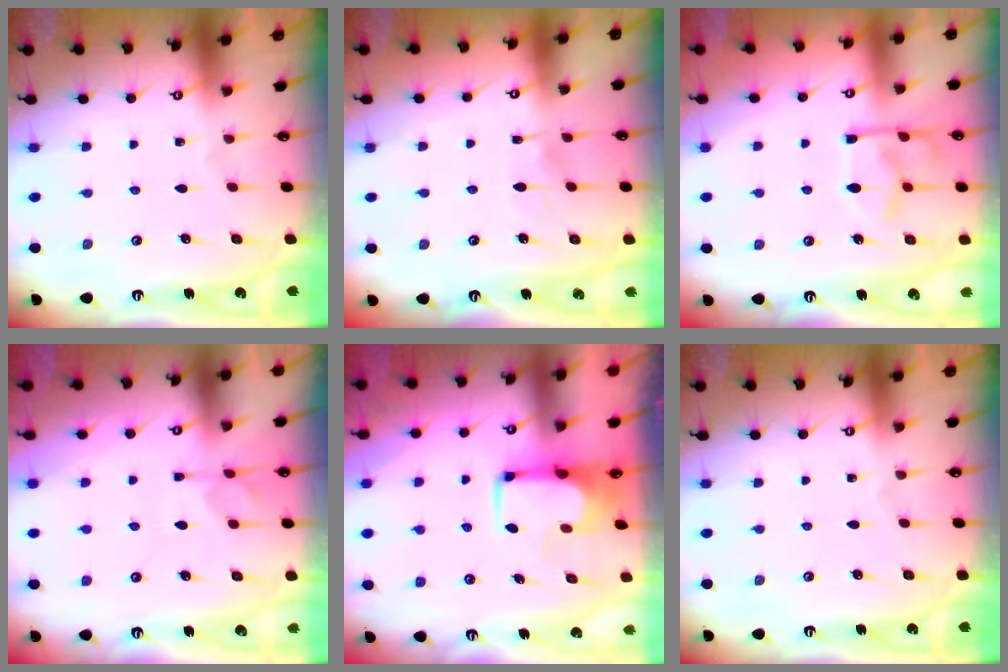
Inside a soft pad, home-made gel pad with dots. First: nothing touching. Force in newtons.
{"total": 4.4, "press": 4.3, "slide": 0.4}
{"total": 11.7, "press": 11.6, "slide": 0.9}
{"total": 2.3, "press": 1.9, "slide": 1.3}
{"total": 2.0, "press": 2.0, "slide": 0.2}
{"total": 0.0}